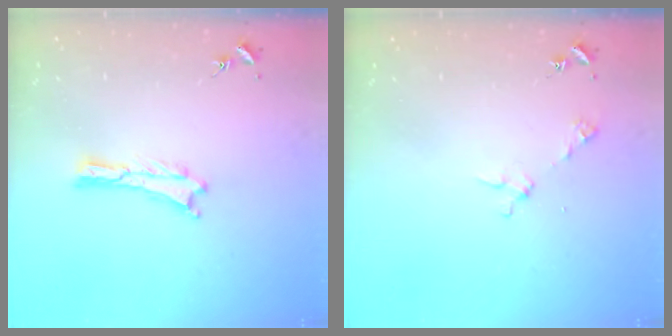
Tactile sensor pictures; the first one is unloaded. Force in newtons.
{"total": 2.9, "press": 2.9, "slide": 0.2}